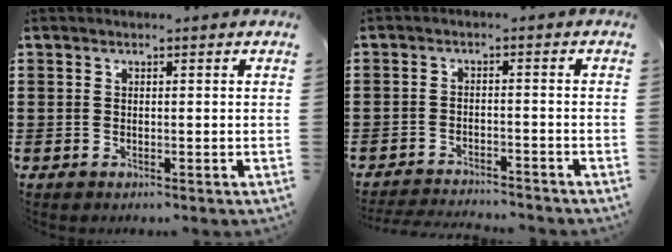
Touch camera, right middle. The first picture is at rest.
{"total": 2.5, "force": [-2.5, 0.1, 0.3], "torque": [-0.008, 0.001, -0.052]}